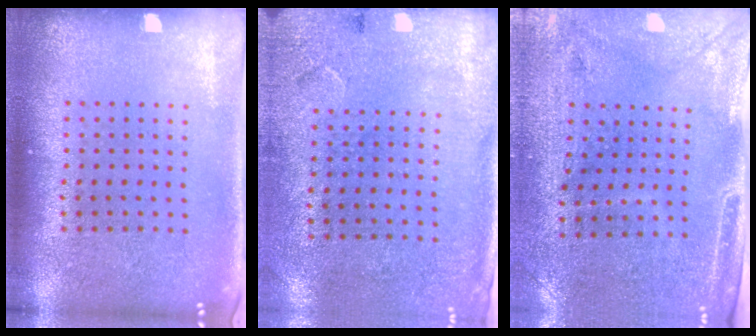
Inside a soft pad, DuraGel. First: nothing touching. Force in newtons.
{"total": 2.7, "press": 2.2, "slide": 1.6}
{"total": 3.0, "press": 2.5, "slide": 1.5}